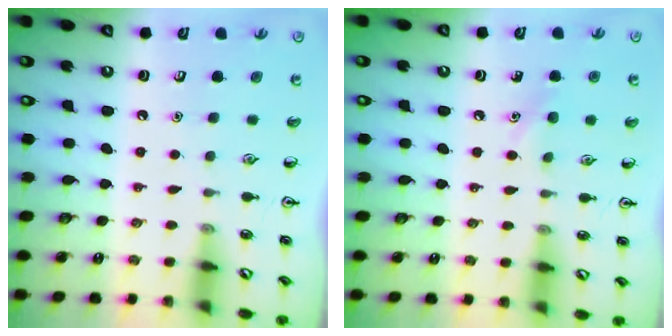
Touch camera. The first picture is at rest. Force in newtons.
{"total": 5.7, "press": 5.4, "slide": 1.9}